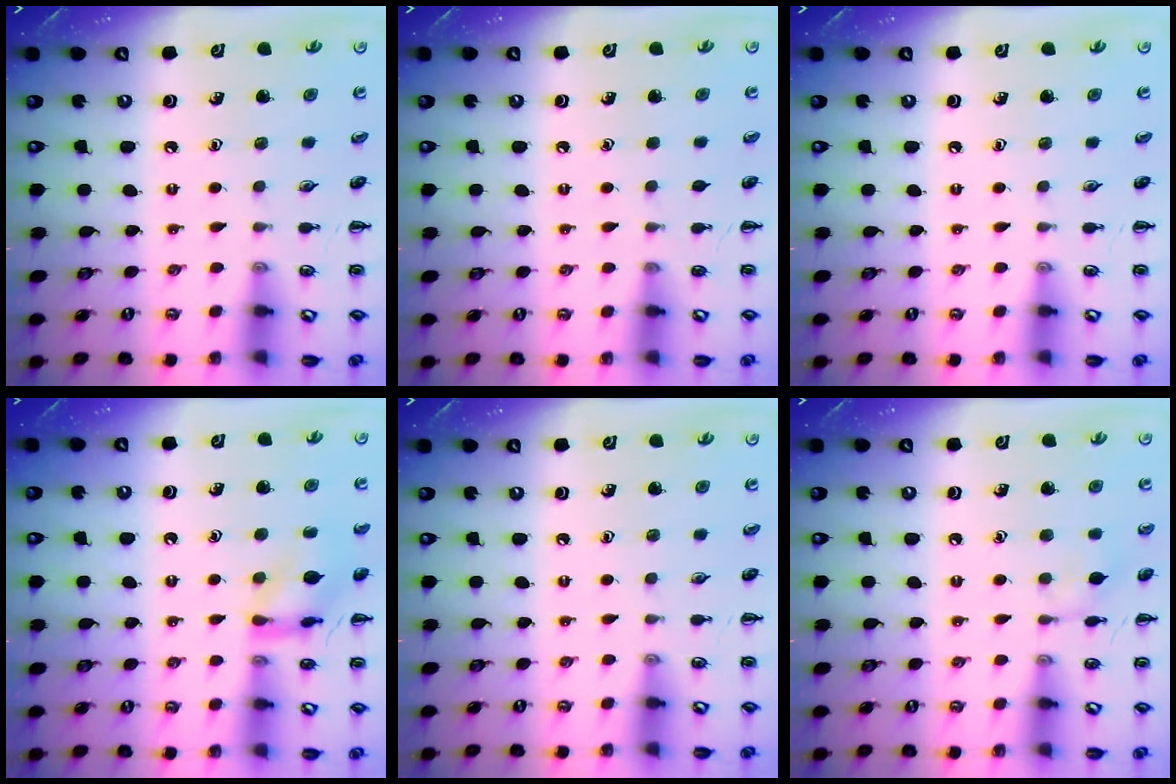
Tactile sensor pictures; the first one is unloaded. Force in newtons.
{"total": 0.0}
{"total": 0.0}
{"total": 12.1, "press": 12.0, "slide": 1.0}
{"total": 0.0}
{"total": 6.3, "press": 6.0, "slide": 2.0}